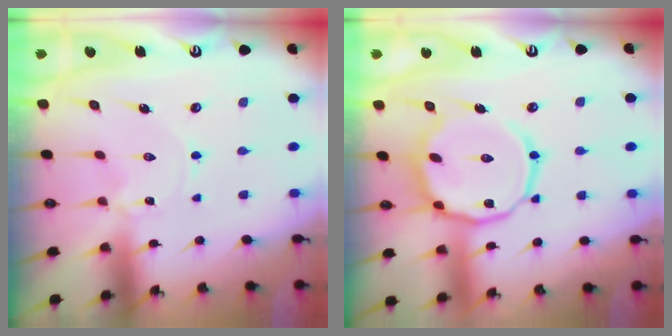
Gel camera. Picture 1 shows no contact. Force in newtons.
{"total": 17.1, "press": 17.1, "slide": 1.2}